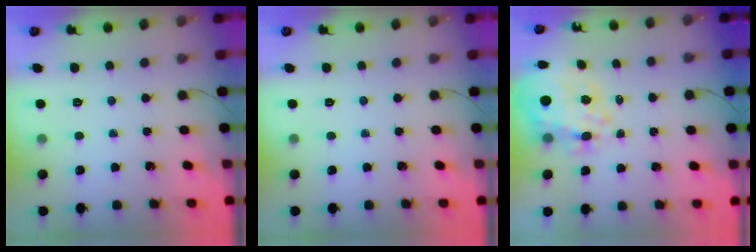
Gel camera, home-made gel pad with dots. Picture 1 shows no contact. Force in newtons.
{"total": 0.0}
{"total": 14.6, "press": 14.0, "slide": 4.2}